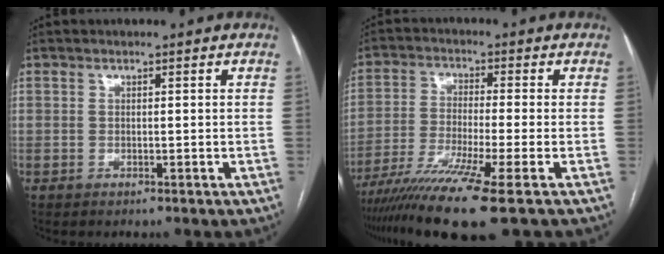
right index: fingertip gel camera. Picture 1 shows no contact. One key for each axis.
{"total": 12.0, "fx": -8.1, "fy": -1.5, "fz": 8.7, "tx": -0.159, "ty": -0.032, "tz": -0.138}